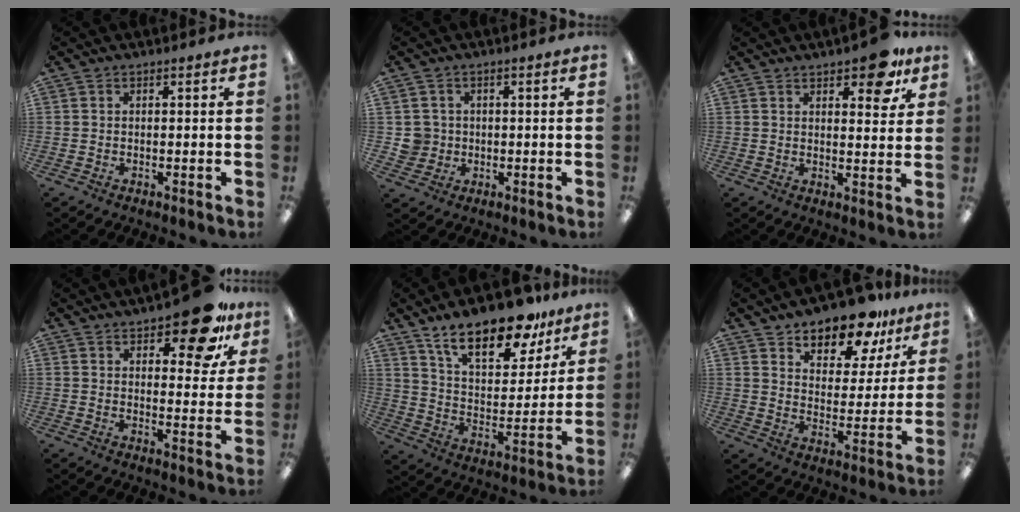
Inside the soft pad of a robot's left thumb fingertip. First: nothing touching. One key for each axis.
{"total": 4.3, "fx": 0.1, "fy": 4.3, "fz": 0.6, "tx": -0.013, "ty": 0.009, "tz": 0.003}
{"total": 9.3, "fx": 6.2, "fy": 3.6, "fz": 5.8, "tx": -0.064, "ty": -0.031, "tz": 0.100}
{"total": 13.1, "fx": 9.1, "fy": 5.0, "fz": 8.0, "tx": -0.097, "ty": -0.051, "tz": 0.151}
{"total": 20.1, "fx": 15.0, "fy": 7.8, "fz": 10.9, "tx": -0.180, "ty": -0.088, "tz": 0.259}
{"total": 13.8, "fx": 11.9, "fy": 5.3, "fz": 4.6, "tx": -0.074, "ty": -0.084, "tz": 0.214}